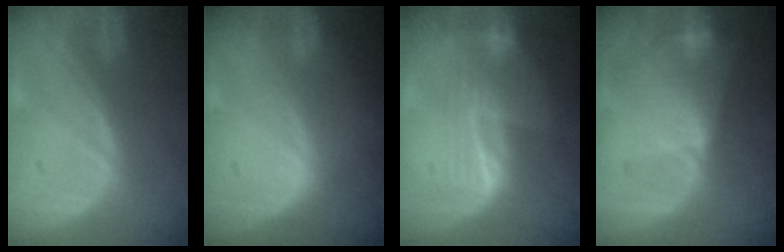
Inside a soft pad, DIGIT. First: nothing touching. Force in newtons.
{"total": 0.0}
{"total": 6.8, "press": 6.4, "slide": 2.3}
{"total": 6.9, "press": 6.7, "slide": 1.7}